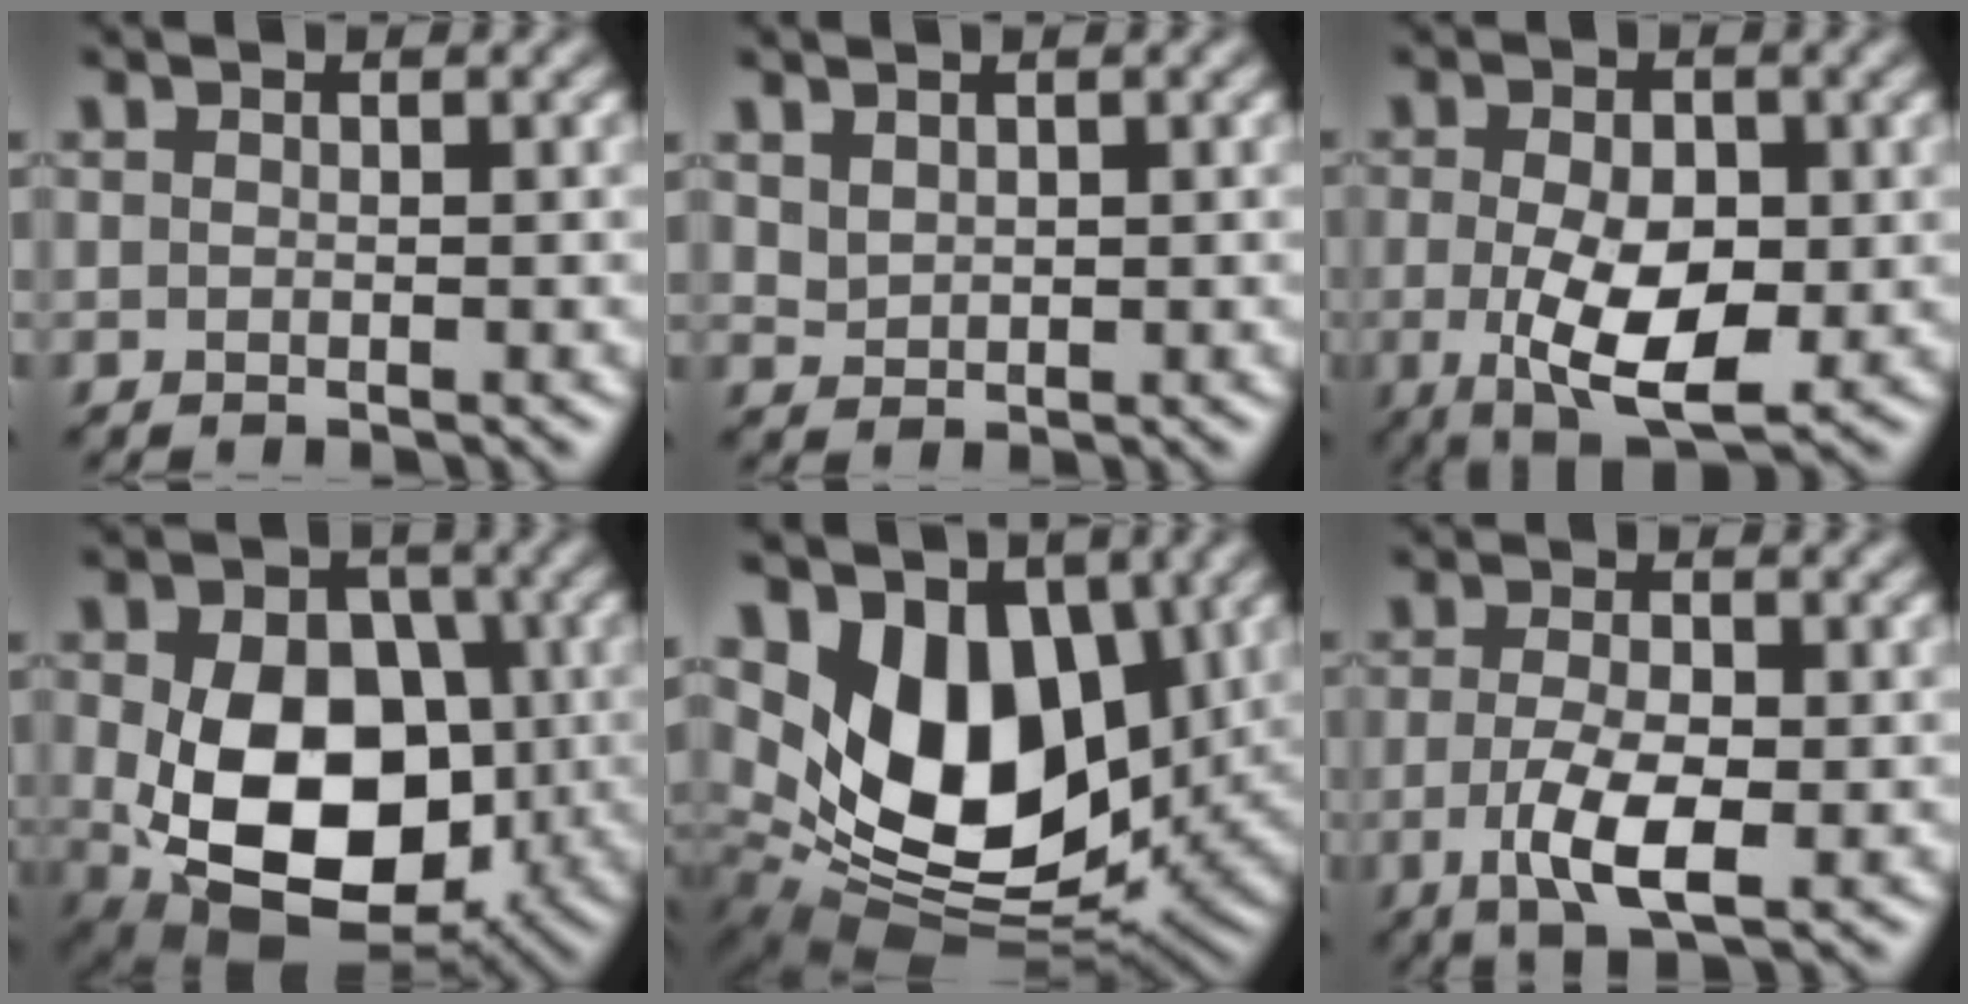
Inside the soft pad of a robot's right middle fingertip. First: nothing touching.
{"total": 1.4, "force": [0.9, 0.9, 0.6], "torque": [-0.014, -0.002, 0.023]}
{"total": 7.0, "force": [-1.0, 3.5, 6.0], "torque": [-0.108, -0.011, -0.014]}
{"total": 13.3, "force": [-1.1, 9.4, 9.3], "torque": [-0.145, -0.023, -0.011]}
{"total": 11.2, "force": [3.2, 7.3, 7.9], "torque": [-0.137, -0.021, 0.052]}
{"total": 4.7, "force": [-1.3, 1.8, 4.1], "torque": [-0.088, -0.008, -0.024]}